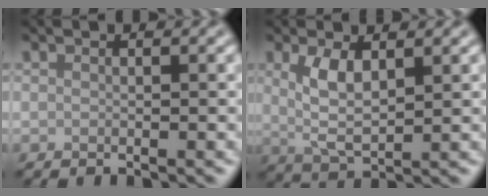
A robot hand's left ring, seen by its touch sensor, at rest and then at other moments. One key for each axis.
{"total": 3.8, "fx": 1.3, "fy": 1.5, "fz": 3.3, "tx": -0.070, "ty": -0.004, "tz": 0.029}